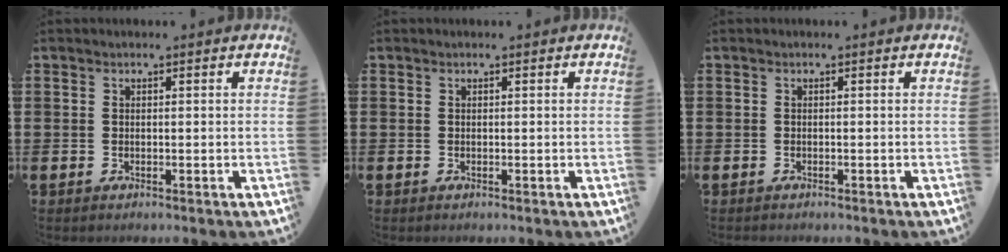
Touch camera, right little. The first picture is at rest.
{"total": 0.0}
{"total": 0.0}